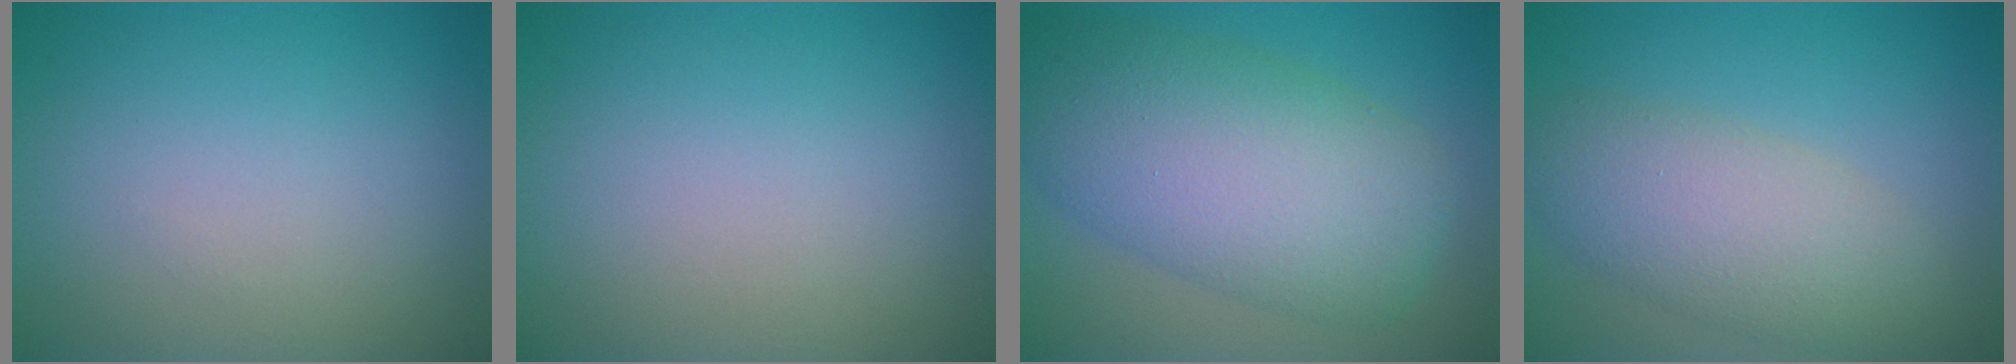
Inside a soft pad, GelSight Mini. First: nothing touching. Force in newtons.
{"total": 0.0}
{"total": 10.2, "press": 10.2, "slide": 0.1}
{"total": 5.4, "press": 5.4, "slide": 0.2}